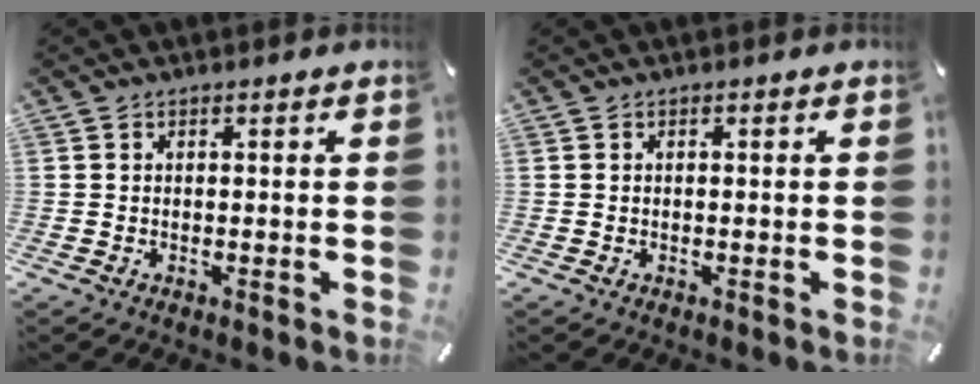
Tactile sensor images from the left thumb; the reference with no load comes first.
{"total": 0.0}